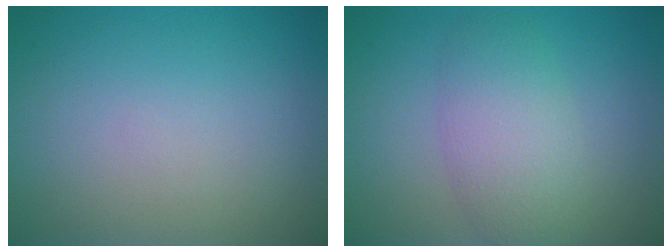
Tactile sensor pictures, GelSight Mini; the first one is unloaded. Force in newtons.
{"total": 4.6, "press": 4.6, "slide": 0.1}